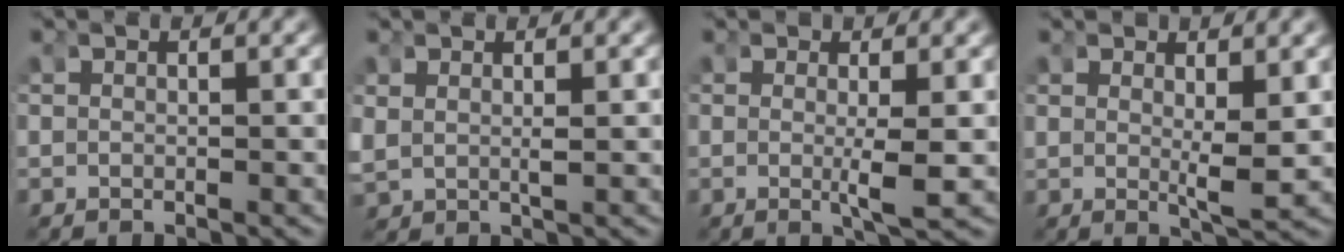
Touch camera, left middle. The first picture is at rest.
{"total": 1.4, "force": [0.6, 0.7, 1.0], "torque": [-0.035, -0.013, 0.025]}
{"total": 2.4, "force": [0.0, -0.2, 2.4], "torque": [-0.046, -0.017, 0.005]}
{"total": 2.2, "force": [0.8, -0.1, 2.0], "torque": [-0.039, -0.021, 0.023]}